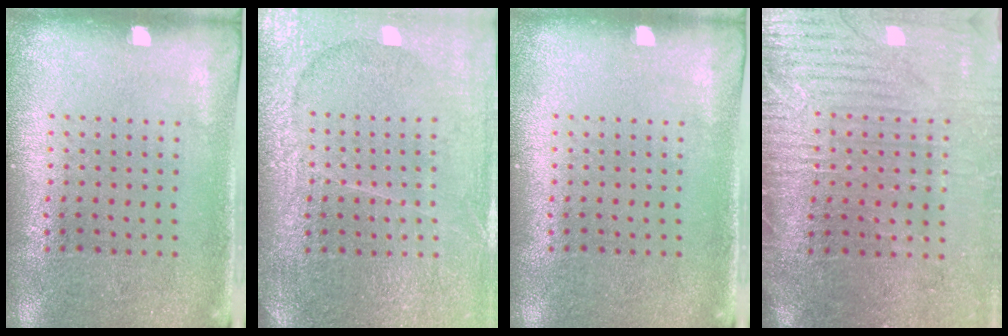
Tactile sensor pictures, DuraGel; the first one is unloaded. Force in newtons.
{"total": 3.8, "press": 3.4, "slide": 1.8}
{"total": 0.0}
{"total": 4.0, "press": 3.5, "slide": 1.8}